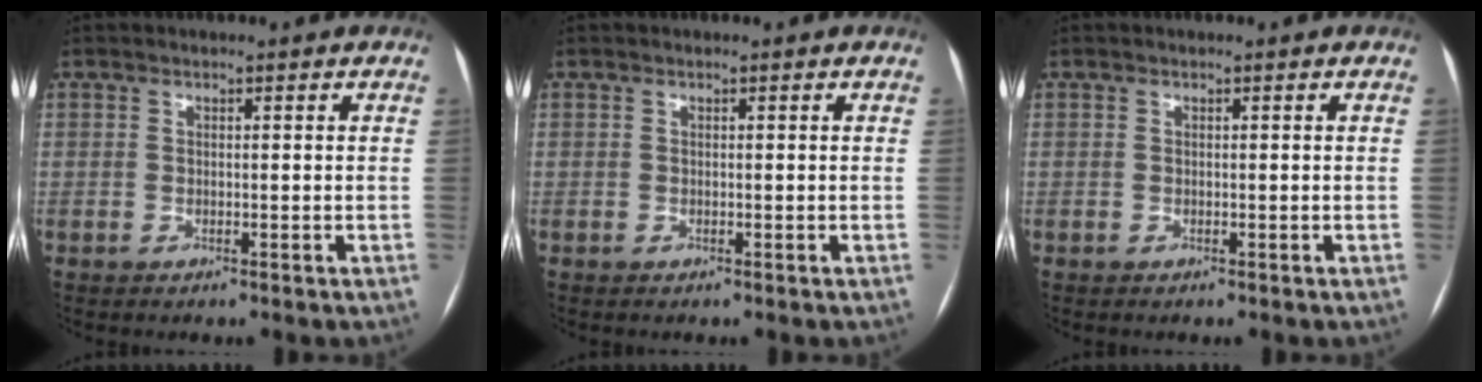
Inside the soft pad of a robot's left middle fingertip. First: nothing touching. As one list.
[{"total": 0.0}, {"total": 0.0}]